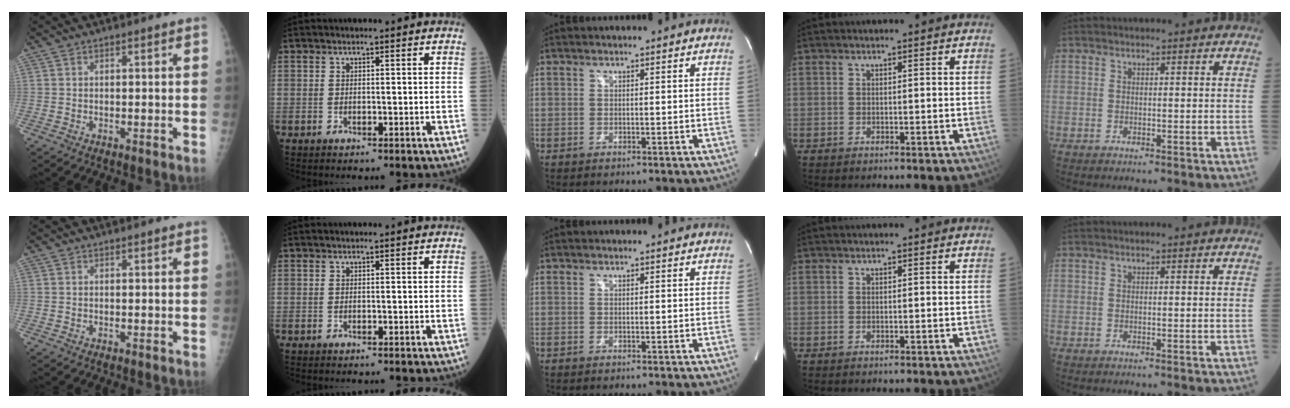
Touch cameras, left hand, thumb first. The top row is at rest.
{}